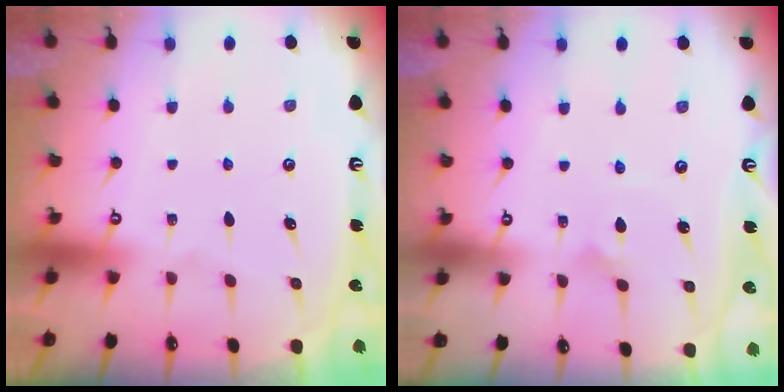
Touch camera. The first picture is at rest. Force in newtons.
{"total": 1.4, "press": 1.4, "slide": 0.0}